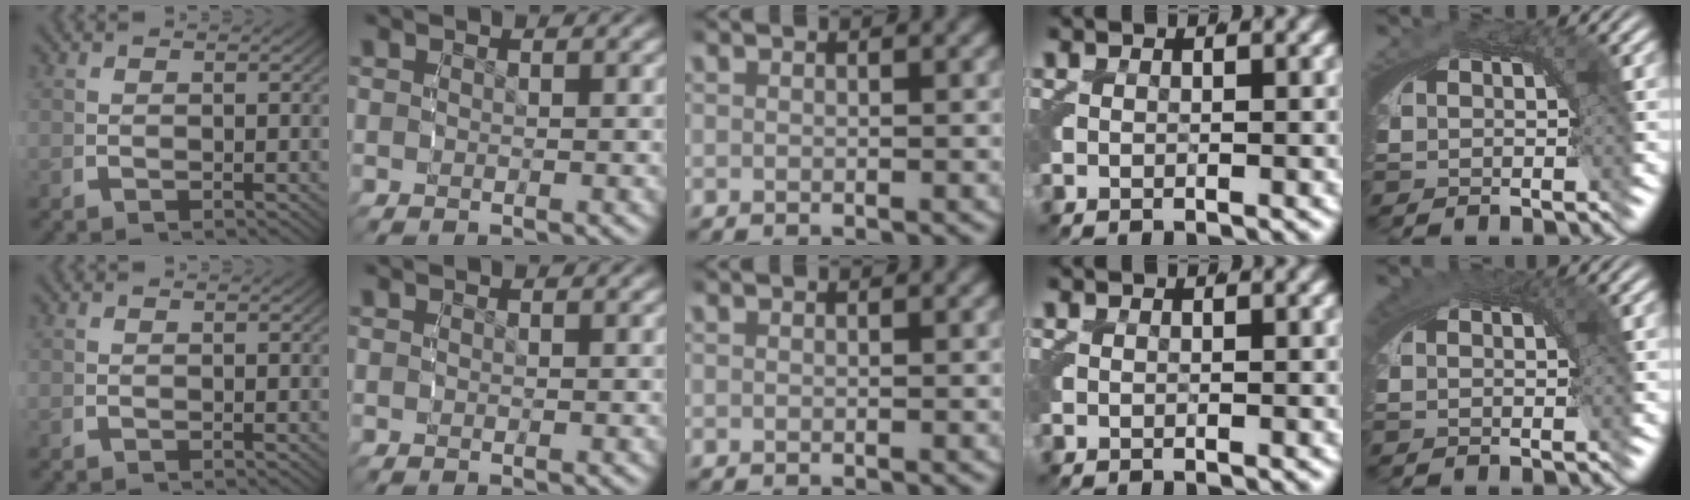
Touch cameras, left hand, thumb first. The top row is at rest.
{"little": {"total": 0.5, "force": [0.1, 0.4, 0.4], "torque": [-0.003, -0.004, 0.001]}}